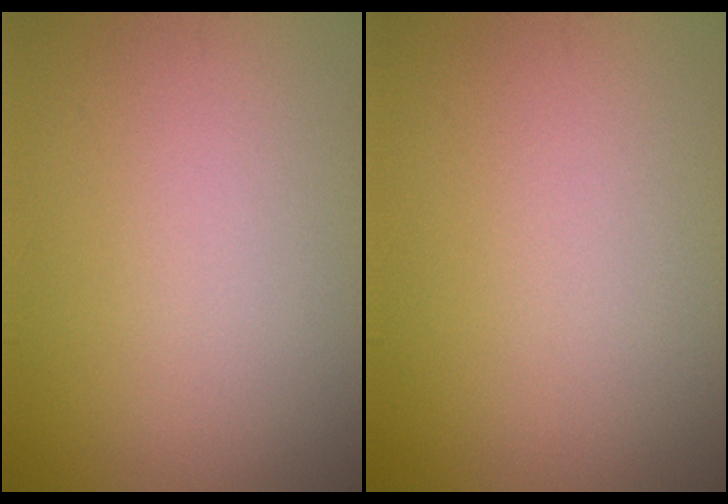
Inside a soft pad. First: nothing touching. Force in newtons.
{"total": 0.0}